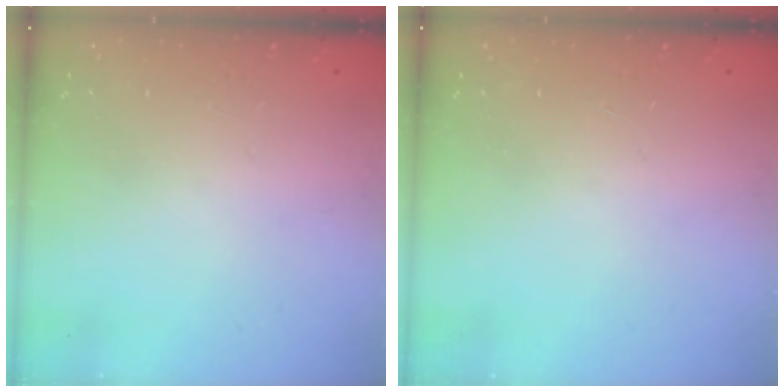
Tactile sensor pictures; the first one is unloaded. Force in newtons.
{"total": 0.9, "press": 0.0, "slide": 0.9}